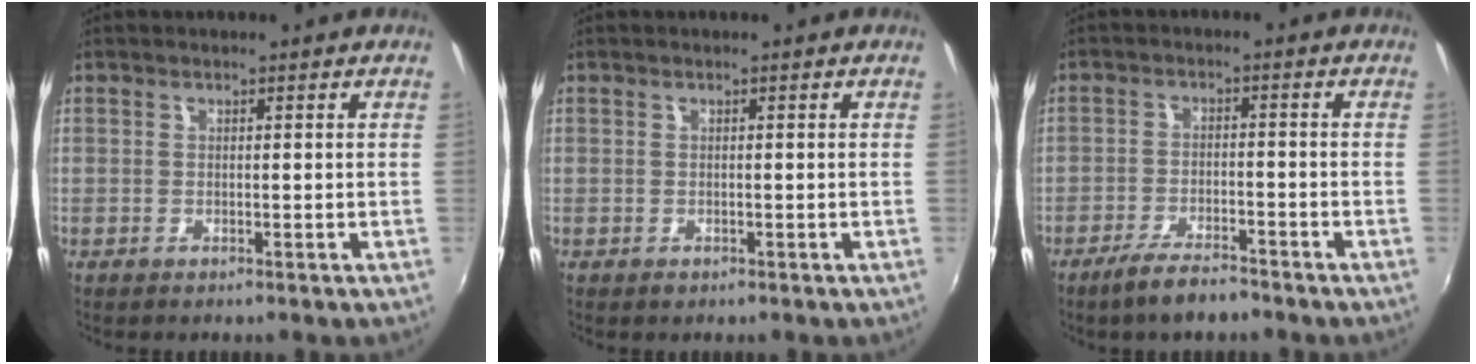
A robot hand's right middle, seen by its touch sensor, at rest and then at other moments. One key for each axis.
{"total": 0.6, "fx": -0.4, "fy": 0.5, "fz": 0.2, "tx": -0.003, "ty": -0.004, "tz": -0.008}
{"total": 6.3, "fx": -5.1, "fy": 1.4, "fz": 3.4, "tx": -0.082, "ty": -0.005, "tz": -0.089}